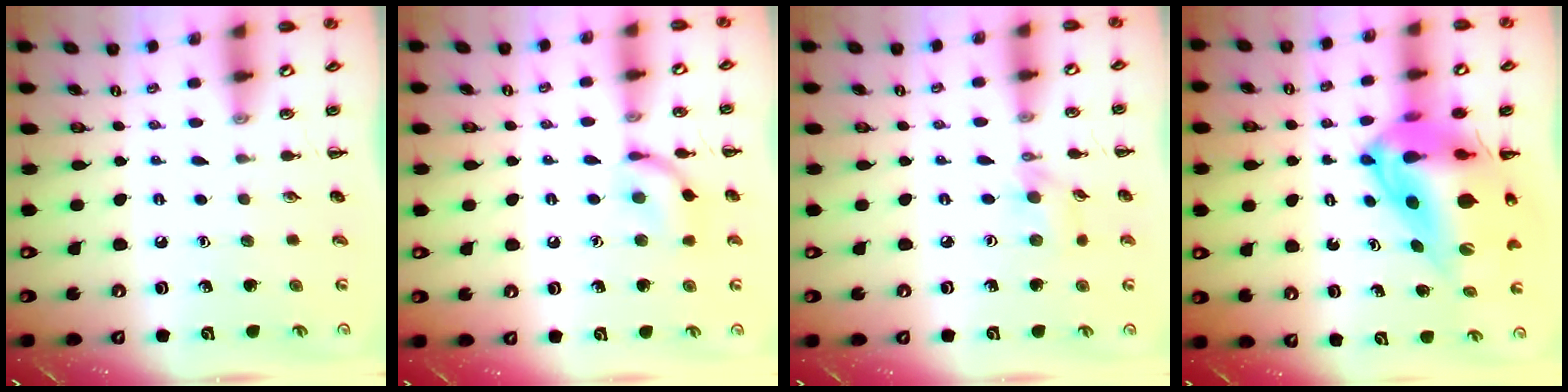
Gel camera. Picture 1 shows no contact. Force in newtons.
{"total": 9.6, "press": 9.6, "slide": 0.4}
{"total": 3.3, "press": 3.1, "slide": 1.1}
{"total": 19.0, "press": 18.1, "slide": 6.0}